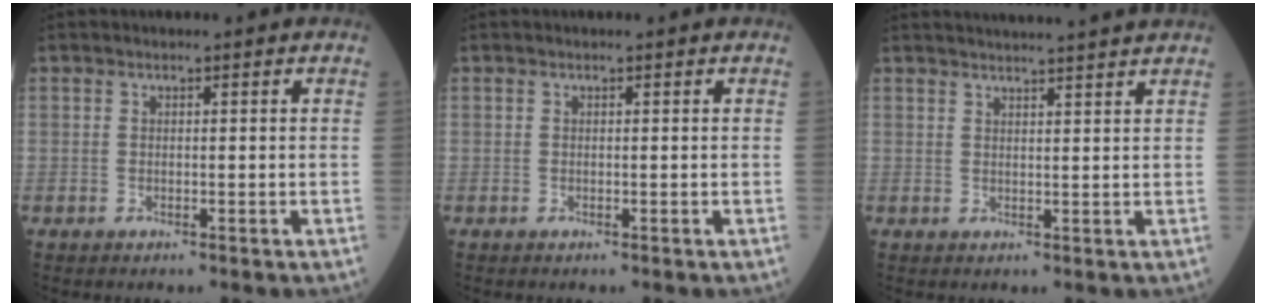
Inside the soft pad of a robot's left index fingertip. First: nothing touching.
{"total": 0.0}
{"total": 10.7, "force": [10.1, -0.8, 3.4], "torque": [-0.048, 0.011, 0.120]}